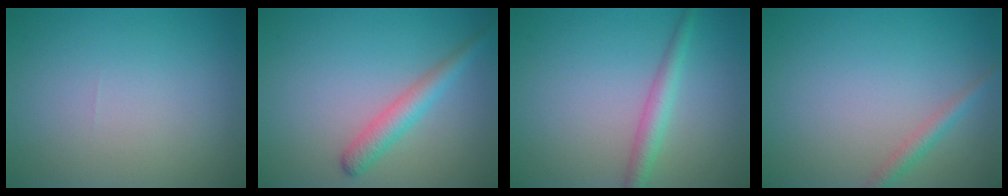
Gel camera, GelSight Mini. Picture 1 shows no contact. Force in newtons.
{"total": 2.7, "press": 2.7, "slide": 0.1}
{"total": 2.4, "press": 2.4, "slide": 0.1}
{"total": 1.6, "press": 1.6, "slide": 0.1}